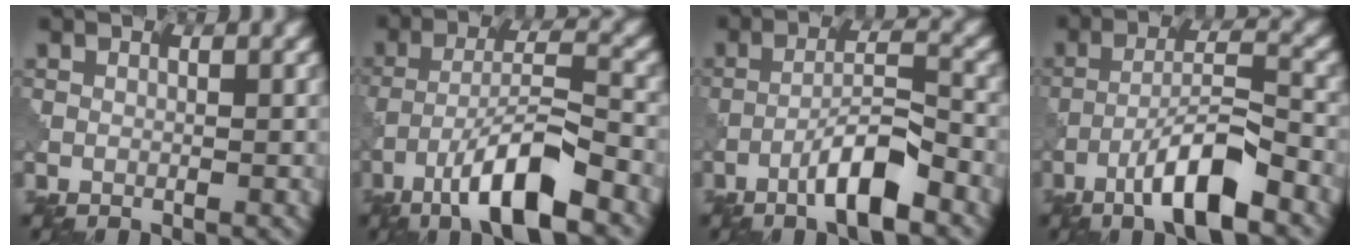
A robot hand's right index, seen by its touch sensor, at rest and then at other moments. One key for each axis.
{"total": 8.4, "fx": -5.0, "fy": 1.3, "fz": 6.6, "tx": -0.119, "ty": 0.014, "tz": -0.087}
{"total": 5.5, "fx": -3.5, "fy": 0.5, "fz": 4.2, "tx": -0.076, "ty": 0.015, "tz": -0.060}
{"total": 7.2, "fx": -4.4, "fy": 0.9, "fz": 5.6, "tx": -0.102, "ty": 0.016, "tz": -0.076}